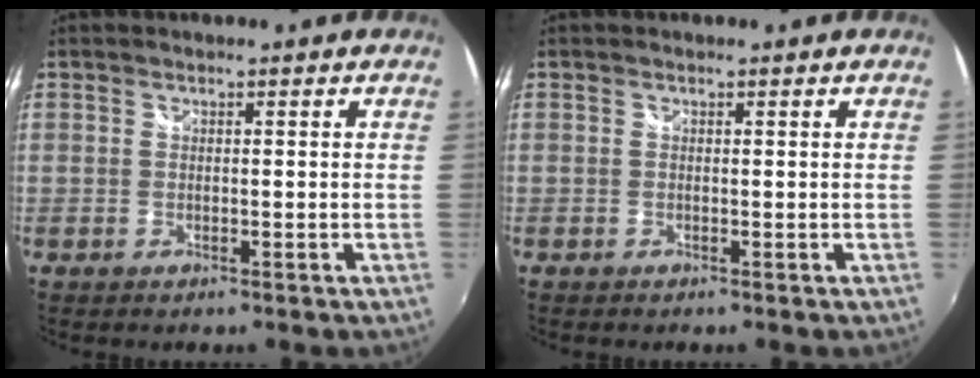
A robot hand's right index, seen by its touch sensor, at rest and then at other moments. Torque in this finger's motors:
{"motor_torque": [0.05, 0.04, 0.00, 0.01]}